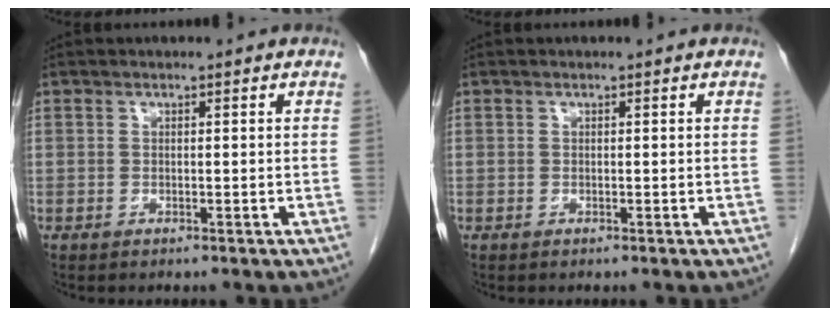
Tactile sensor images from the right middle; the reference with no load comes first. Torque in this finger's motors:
{"motor_torque": [0.33, -0.17, -0.03, 0.02]}